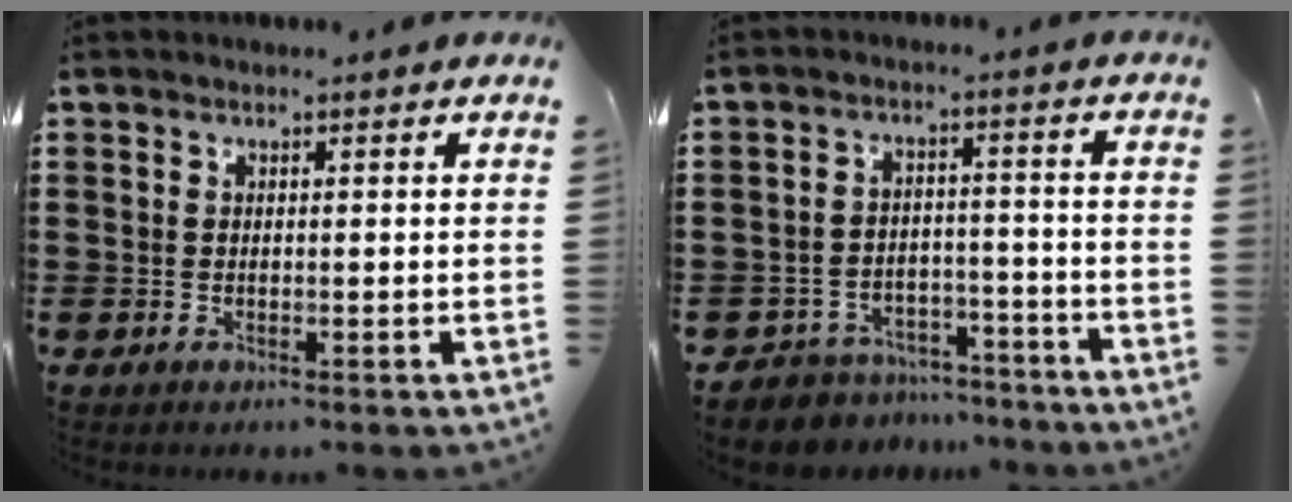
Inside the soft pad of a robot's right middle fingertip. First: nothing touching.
{"total": 5.1, "force": [-4.9, 1.1, -0.2], "torque": [-0.002, 0.014, -0.103]}